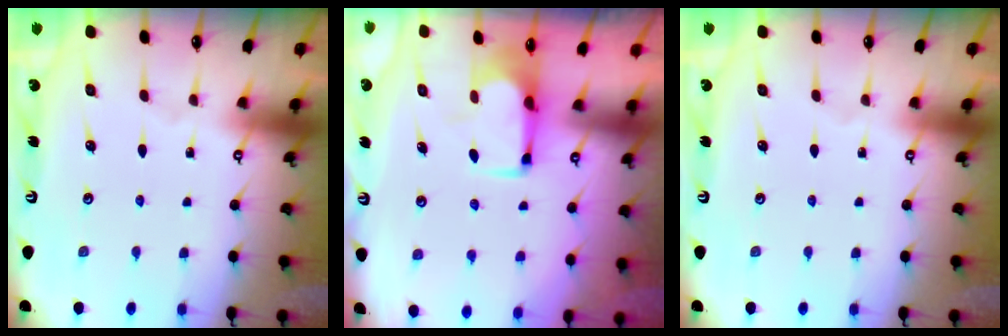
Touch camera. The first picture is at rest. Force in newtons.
{"total": 1.8, "press": 1.6, "slide": 0.8}
{"total": 0.0}